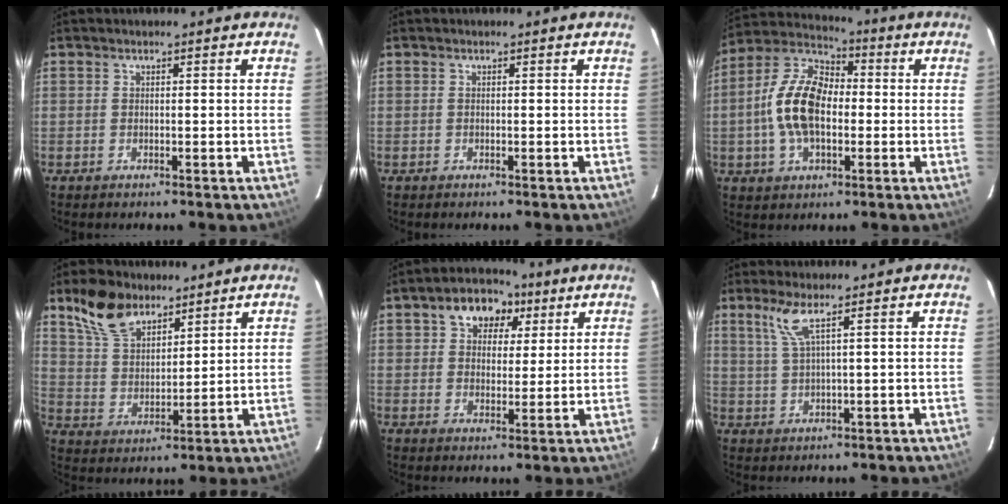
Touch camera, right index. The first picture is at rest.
{"total": 0.0}
{"total": 14.0, "force": [-1.4, 8.1, 11.3], "torque": [-0.234, 0.015, -0.032]}
{"total": 11.1, "force": [7.8, 5.8, 5.4], "torque": [-0.111, 0.026, 0.156]}
{"total": 8.8, "force": [4.2, 6.4, 4.4], "torque": [-0.079, 0.023, 0.065]}
{"total": 4.0, "force": [2.2, -0.5, 3.3], "torque": [-0.071, -0.003, 0.053]}